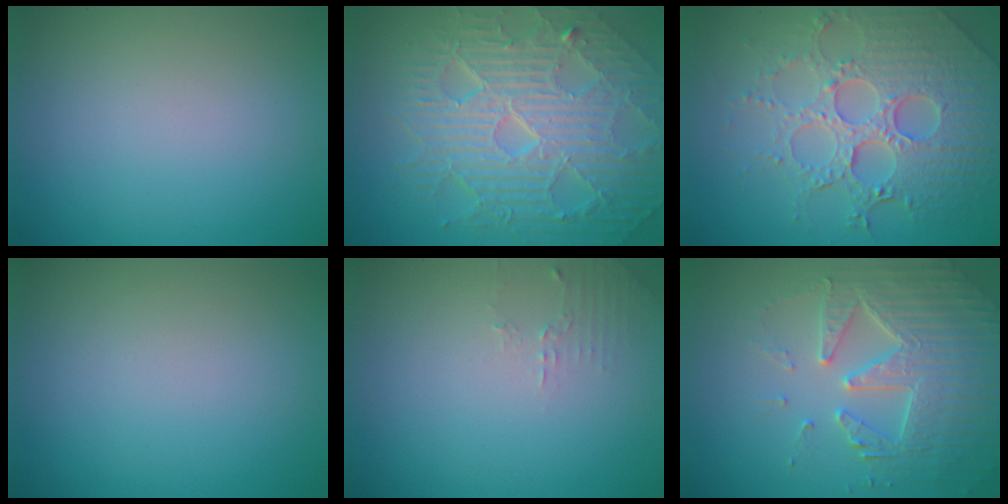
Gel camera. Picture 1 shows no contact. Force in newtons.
{"total": 10.3, "press": 6.7, "slide": 7.8}
{"total": 7.9, "press": 5.8, "slide": 5.4}
{"total": 0.0}
{"total": 1.2, "press": 1.2, "slide": 0.4}
{"total": 4.8, "press": 4.7, "slide": 0.9}